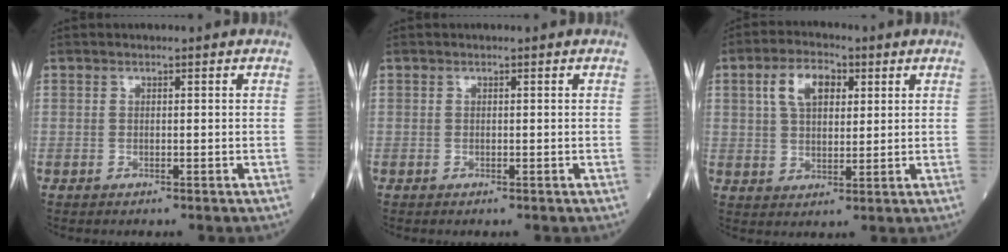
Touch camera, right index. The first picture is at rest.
{"total": 0.0}
{"total": 7.3, "force": [2.8, 3.9, 5.5], "torque": [-0.108, 0.018, 0.053]}